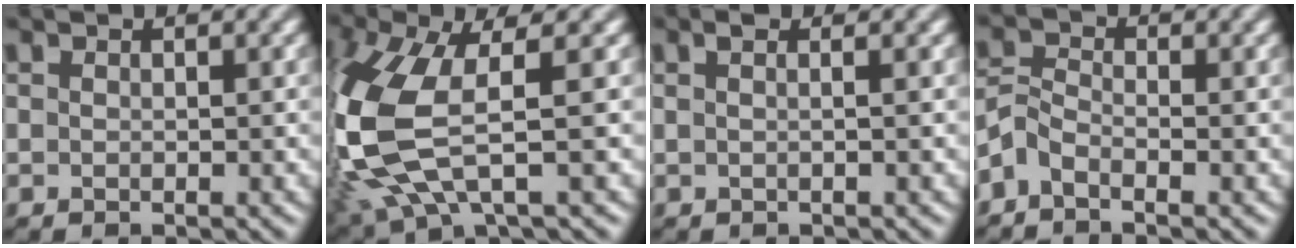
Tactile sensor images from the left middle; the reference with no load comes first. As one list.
[{"total": 10.4, "force": [-0.2, 4.4, 9.4], "torque": [-0.259, -0.027, -0.002]}, {"total": 1.2, "force": [0.5, 0.0, 1.1], "torque": [-0.023, 0.002, -0.001]}, {"total": 2.3, "force": [-1.8, 0.9, 1.1], "torque": [-0.030, 0.007, -0.048]}]